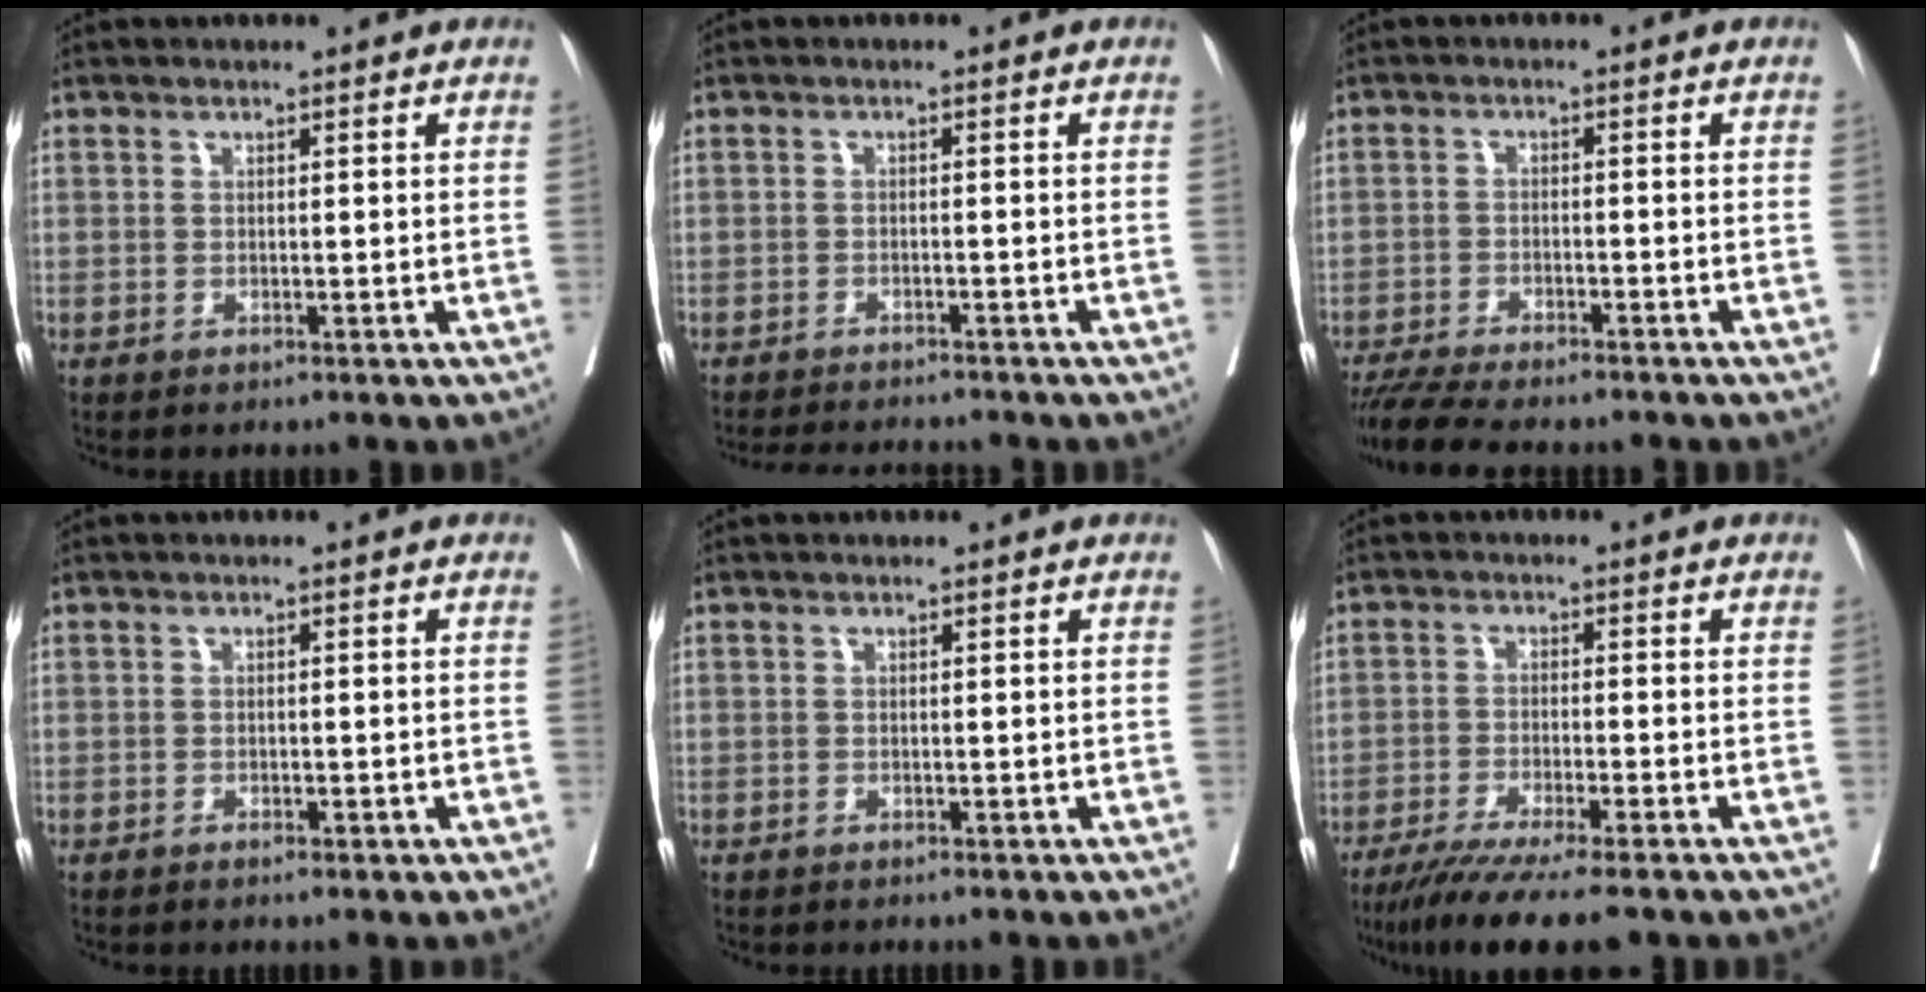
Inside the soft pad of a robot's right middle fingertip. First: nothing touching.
{"total": 7.4, "force": [-7.0, 0.7, 2.2], "torque": [-0.027, -0.007, -0.101]}
{"total": 11.6, "force": [-10.3, 1.6, 5.2], "torque": [-0.071, -0.011, -0.155]}
{"total": 2.1, "force": [-1.3, 1.0, 1.3], "torque": [-0.021, 0.001, -0.015]}
{"total": 0.6, "force": [-0.3, 0.5, 0.0], "torque": [-0.002, 0.006, -0.007]}
{"total": 10.5, "force": [-8.2, 0.0, 6.5], "torque": [-0.092, -0.026, -0.131]}